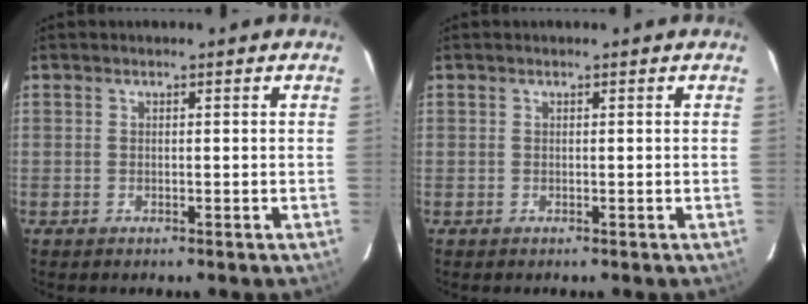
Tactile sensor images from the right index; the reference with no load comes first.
{"total": 0.0}